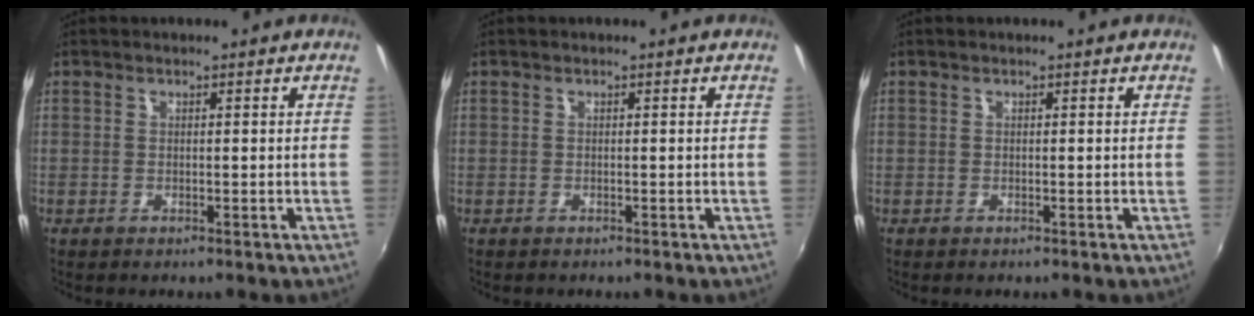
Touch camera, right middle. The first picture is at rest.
{"total": 0.0}
{"total": 0.0}